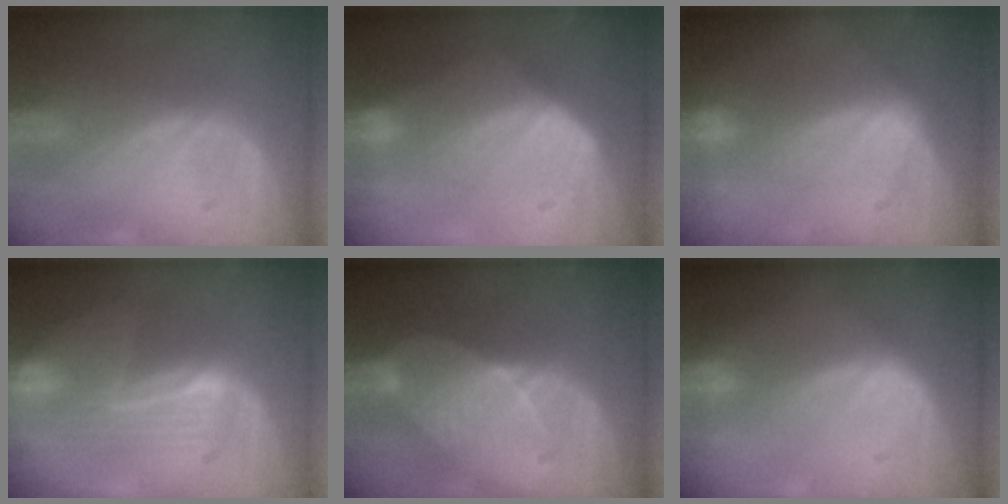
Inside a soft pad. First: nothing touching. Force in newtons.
{"total": 7.3, "press": 6.2, "slide": 3.8}
{"total": 7.2, "press": 6.2, "slide": 3.8}
{"total": 7.6, "press": 7.1, "slide": 2.5}
{"total": 7.1, "press": 6.5, "slide": 2.8}
{"total": 2.4, "press": 2.4, "slide": 0.2}